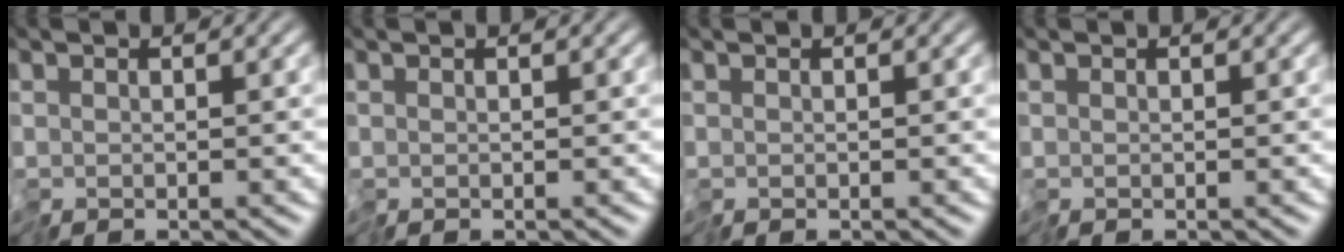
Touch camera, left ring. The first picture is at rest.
{"total": 0.0}
{"total": 0.0}
{"total": 0.0}